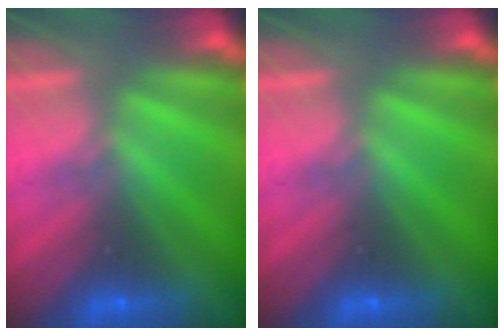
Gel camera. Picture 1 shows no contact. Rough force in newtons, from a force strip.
{"total": 0.0}